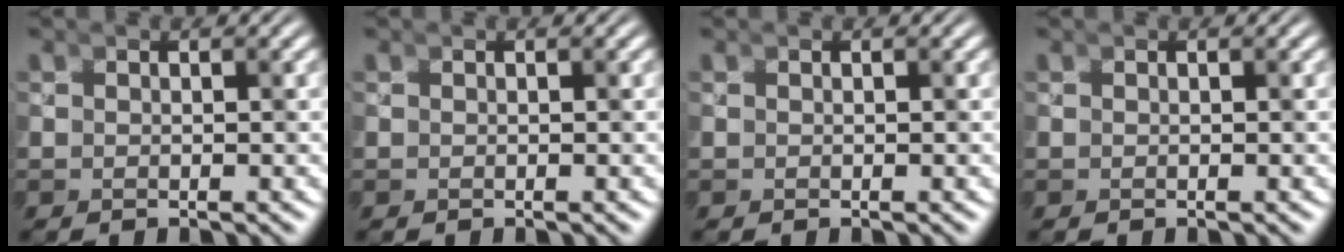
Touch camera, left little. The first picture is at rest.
{"total": 0.0}
{"total": 0.0}
{"total": 0.0}